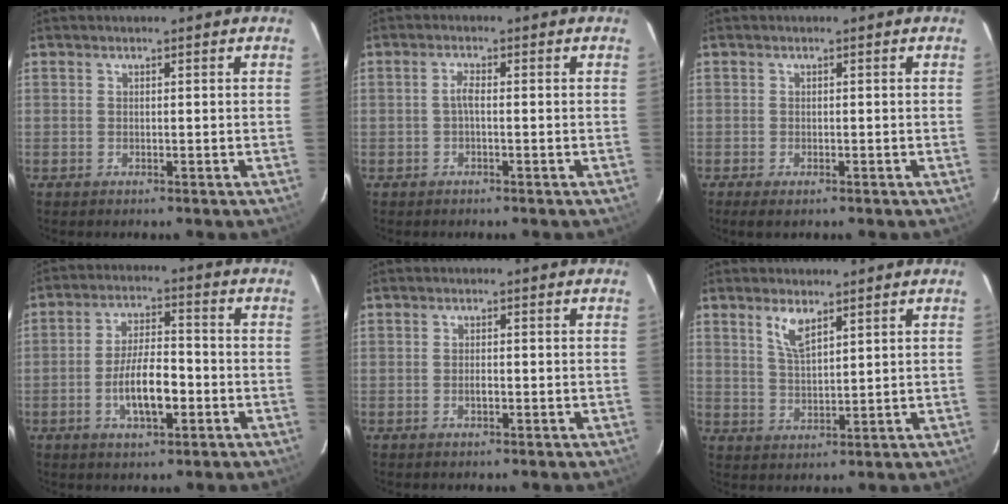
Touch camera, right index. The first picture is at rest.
{"total": 1.6, "force": [-0.4, 0.4, 1.5], "torque": [-0.031, 0.006, -0.010]}
{"total": 2.2, "force": [-1.5, 0.8, 1.3], "torque": [-0.028, -0.009, -0.025]}
{"total": 9.0, "force": [-3.1, 3.3, 7.9], "torque": [-0.152, 0.000, -0.049]}
{"total": 1.3, "force": [-0.5, 0.5, 1.0], "torque": [-0.018, 0.000, -0.008]}
{"total": 4.9, "force": [3.1, 1.6, 3.4], "torque": [-0.065, -0.001, 0.062]}